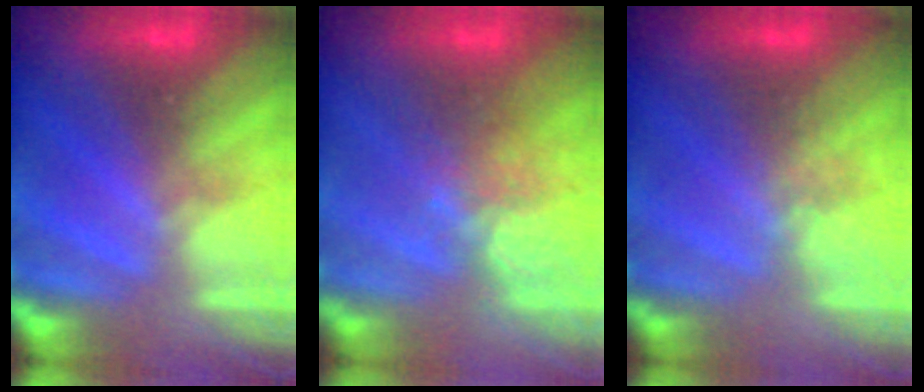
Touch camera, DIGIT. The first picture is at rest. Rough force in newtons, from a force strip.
{"total": 3.7}
{"total": 2.1}